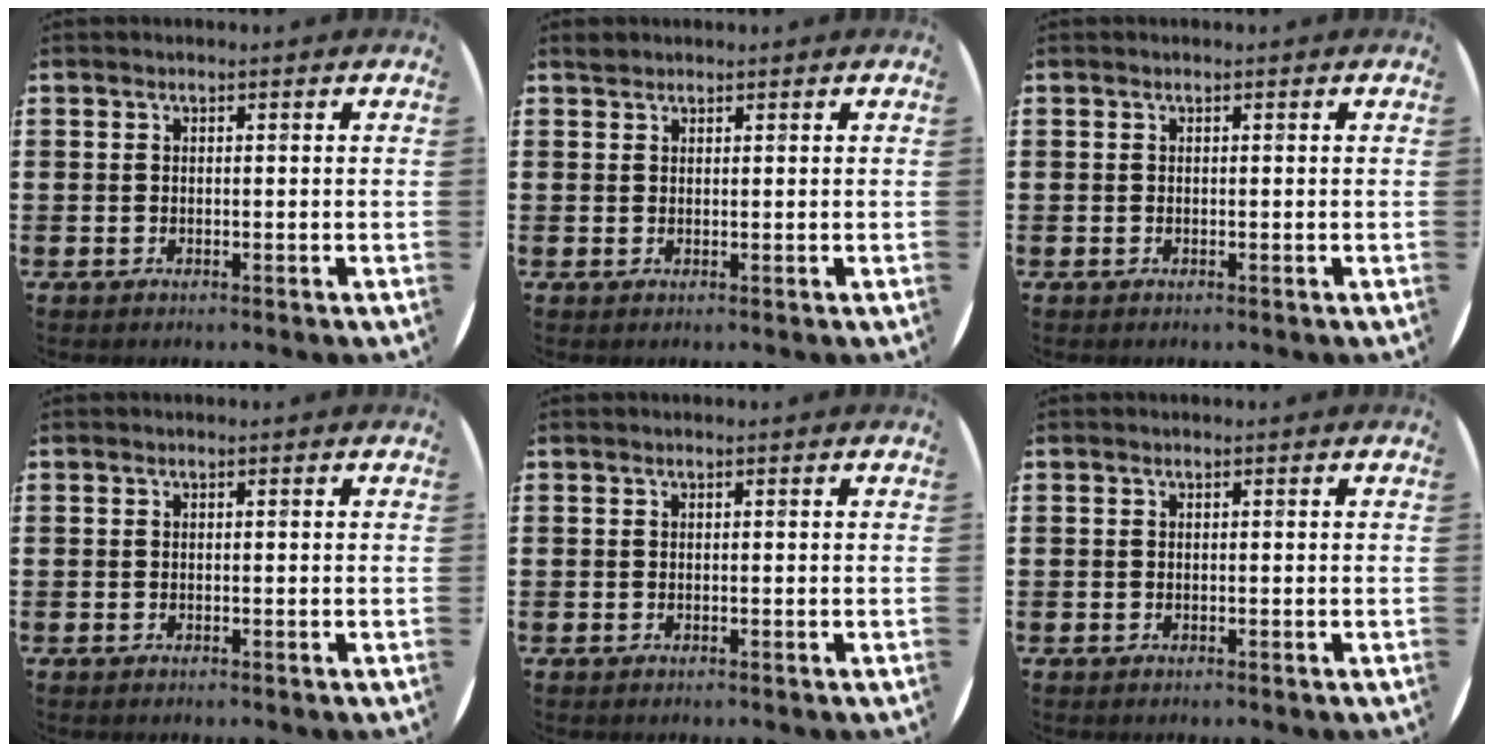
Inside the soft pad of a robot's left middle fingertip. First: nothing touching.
{"total": 0.8, "force": [0.7, 0.3, -0.1], "torque": [0.000, 0.002, 0.015]}
{"total": 0.0}
{"total": 0.0}
{"total": 0.0}
{"total": 0.0}